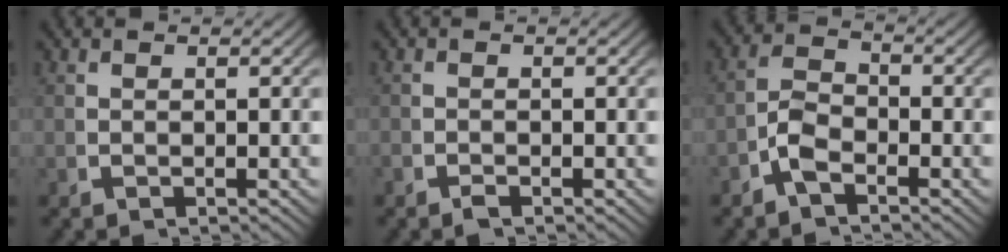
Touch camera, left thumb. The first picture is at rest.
{"total": 0.8, "force": [-0.8, 0.3, 0.2], "torque": [-0.002, -0.005, -0.016]}
{"total": 3.5, "force": [-1.5, 2.3, 2.2], "torque": [-0.036, -0.006, -0.032]}